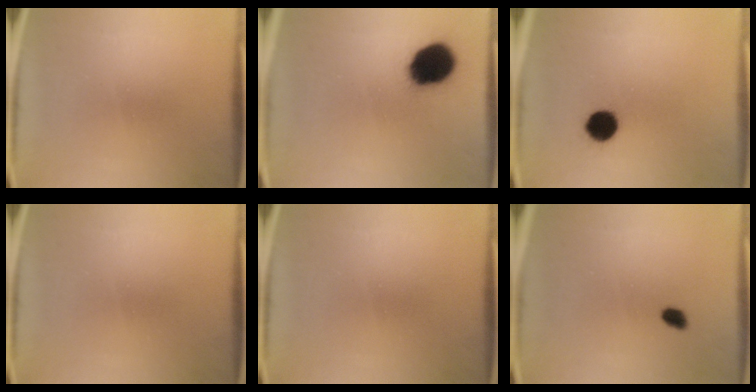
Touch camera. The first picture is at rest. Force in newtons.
{"total": 14.1}
{"total": 6.8}
{"total": 0.0}
{"total": 0.0}
{"total": 1.4}